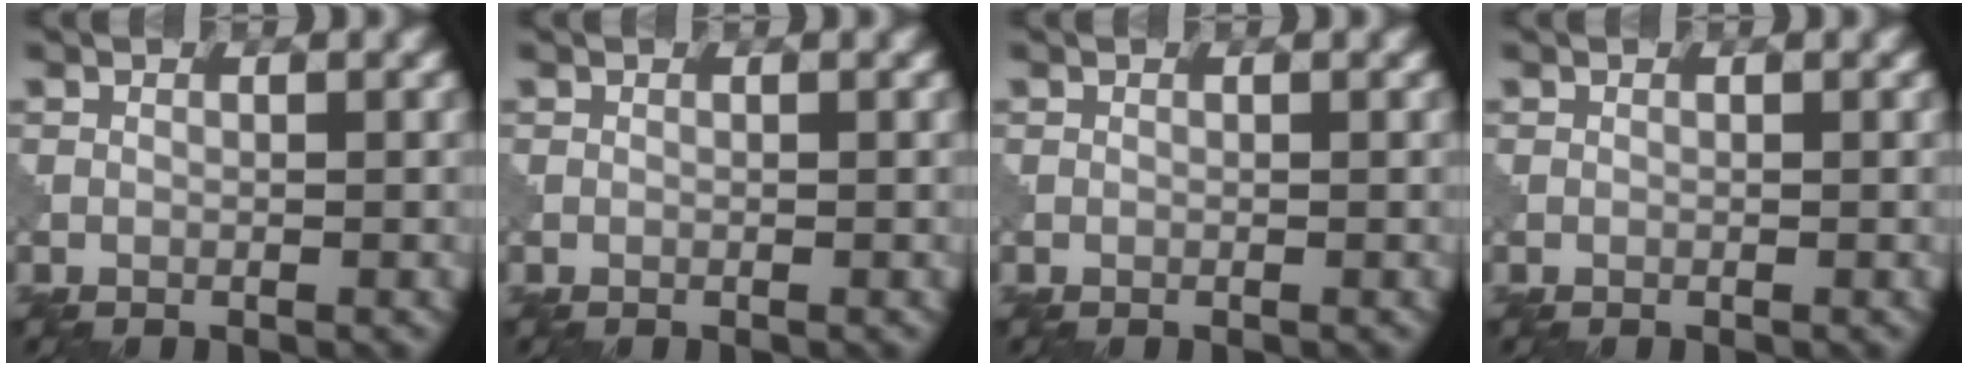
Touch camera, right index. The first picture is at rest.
{"total": 0.0}
{"total": 0.0}
{"total": 0.0}